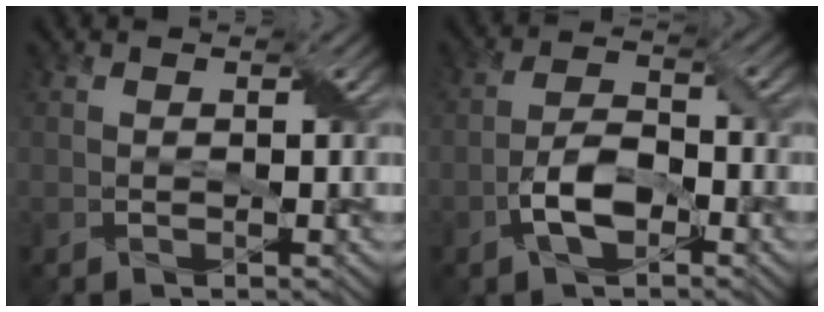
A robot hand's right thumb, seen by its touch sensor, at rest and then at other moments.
{"total": 5.6, "force": [-2.5, 2.6, 4.3], "torque": [-0.086, 0.007, -0.053]}